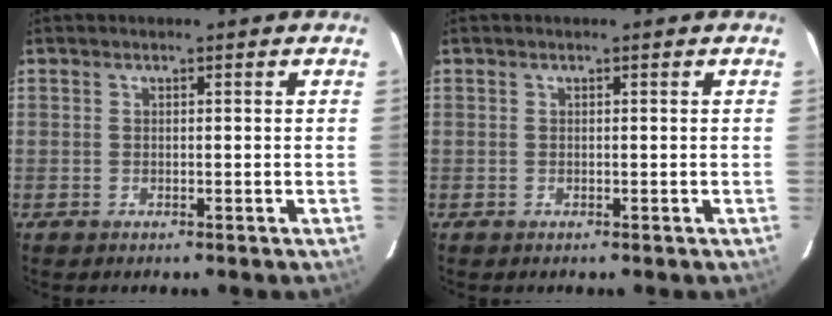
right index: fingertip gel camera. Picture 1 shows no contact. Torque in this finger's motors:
{"motor_torque": [0.00, 0.00, 0.00, 0.00]}